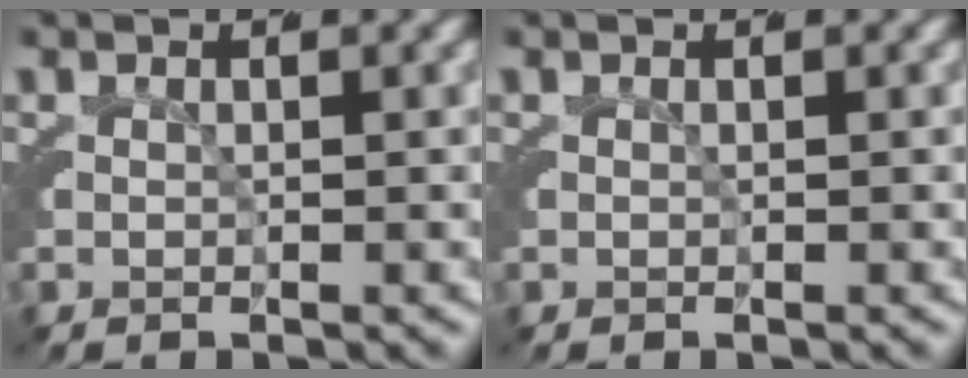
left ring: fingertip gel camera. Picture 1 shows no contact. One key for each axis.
{"total": 0.0}